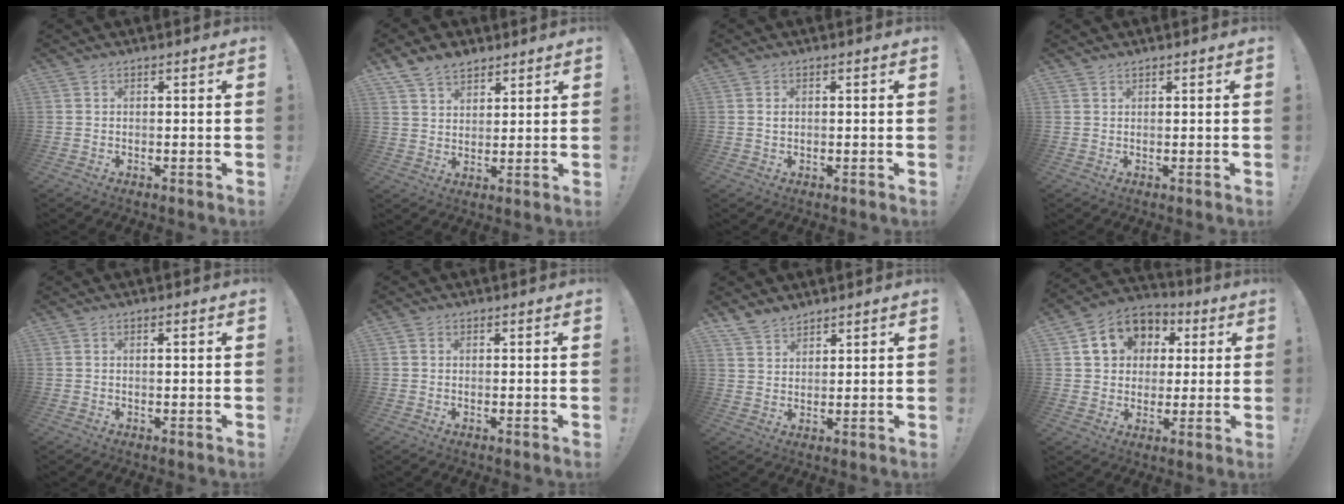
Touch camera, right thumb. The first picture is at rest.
{"total": 7.9, "force": [6.0, 4.4, 2.6], "torque": [-0.054, -0.029, 0.119]}
{"total": 0.9, "force": [0.3, 0.6, 0.6], "torque": [-0.004, 0.000, 0.003]}
{"total": 0.9, "force": [0.8, 0.3, 0.1], "torque": [-0.002, -0.002, 0.016]}
{"total": 0.8, "force": [0.1, -0.1, 0.8], "torque": [-0.009, -0.002, 0.001]}
{"total": 0.5, "force": [0.1, 0.5, 0.1], "torque": [0.000, 0.001, 0.003]}
{"total": 5.4, "force": [4.8, 2.3, 1.0], "torque": [-0.028, -0.029, 0.093]}
{"total": 12.6, "force": [4.2, 10.7, 5.2], "torque": [-0.076, -0.011, 0.088]}